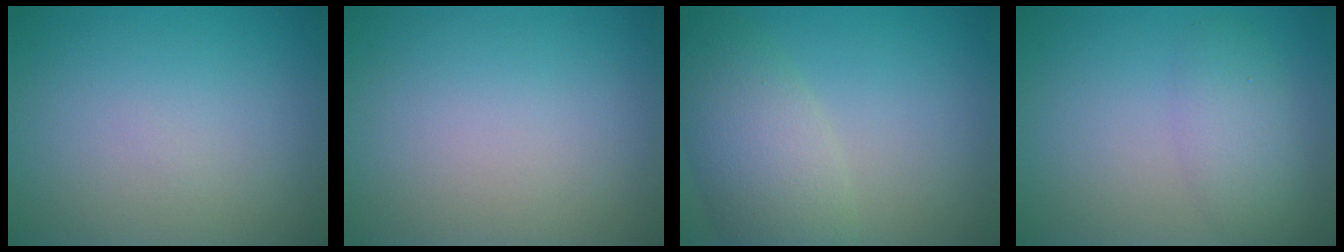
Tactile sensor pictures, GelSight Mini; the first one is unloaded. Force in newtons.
{"total": 0.0}
{"total": 5.7, "press": 5.7, "slide": 0.4}
{"total": 2.8, "press": 2.8, "slide": 0.0}